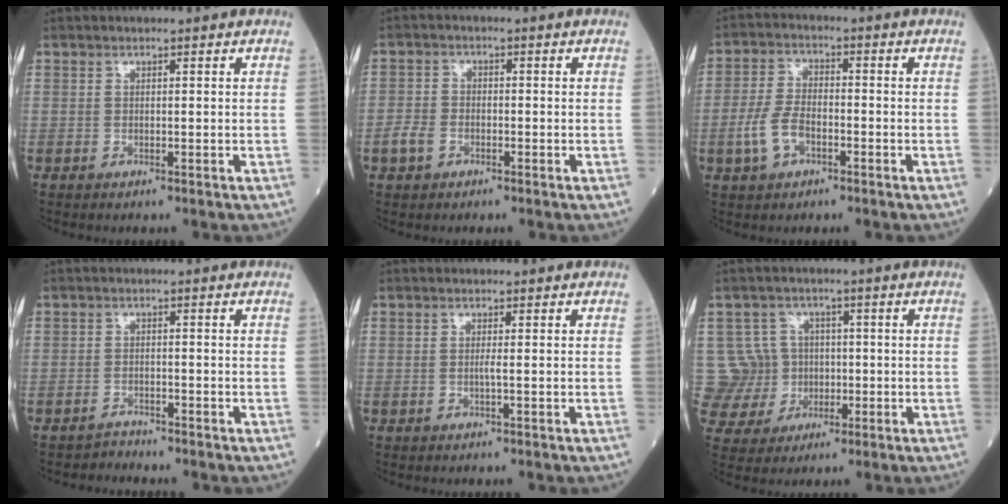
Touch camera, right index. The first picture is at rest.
{"total": 3.2, "force": [-1.5, 2.2, 1.7], "torque": [-0.039, 0.005, -0.027]}
{"total": 6.1, "force": [-2.3, 3.3, 4.6], "torque": [-0.110, 0.008, -0.044]}
{"total": 1.7, "force": [-1.4, 0.1, -0.8], "torque": [0.021, -0.006, -0.025]}
{"total": 0.8, "force": [-0.1, -0.2, 0.7], "torque": [-0.013, -0.001, -0.005]}
{"total": 8.0, "force": [0.2, 8.0, 0.5], "torque": [-0.014, 0.025, 0.015]}